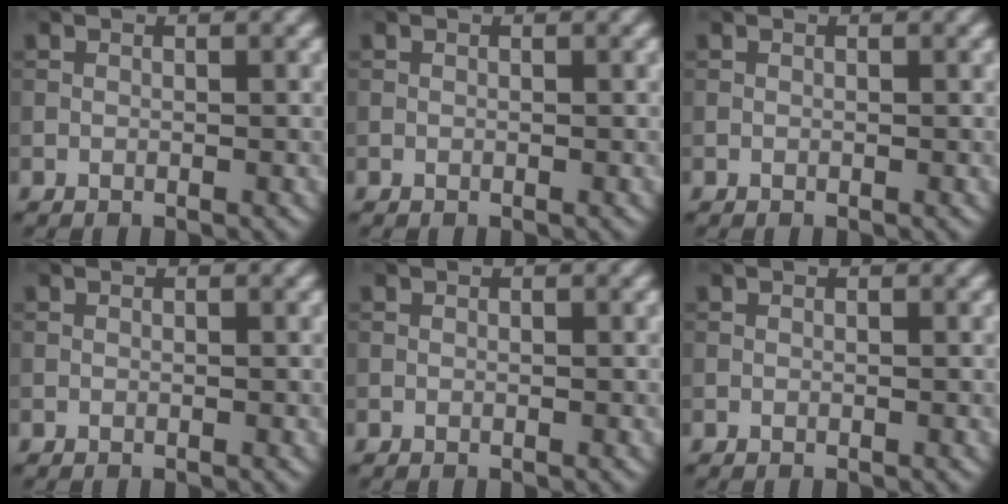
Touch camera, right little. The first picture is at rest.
{"total": 0.0}
{"total": 0.0}
{"total": 0.0}
{"total": 0.0}
{"total": 0.0}